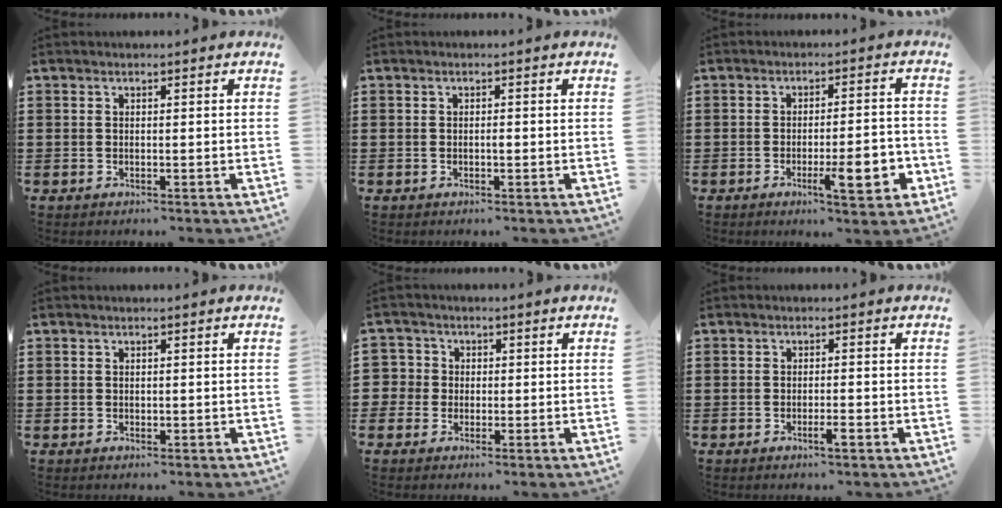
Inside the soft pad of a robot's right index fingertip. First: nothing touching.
{"total": 0.7, "force": [-0.2, 0.0, 0.6], "torque": [-0.014, -0.006, -0.002]}
{"total": 8.6, "force": [-3.0, 2.3, 7.7], "torque": [-0.099, -0.008, -0.044]}
{"total": 0.0}
{"total": 2.9, "force": [-0.2, 2.9, 0.2], "torque": [-0.027, 0.004, -0.009]}
{"total": 1.9, "force": [-1.1, 0.1, 1.6], "torque": [-0.028, -0.005, -0.017]}